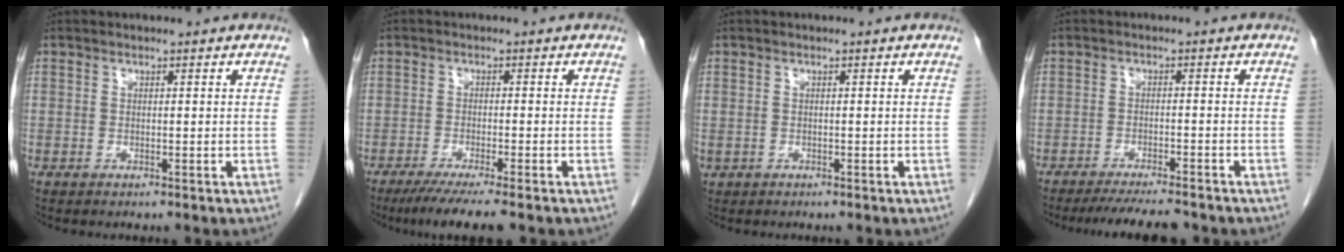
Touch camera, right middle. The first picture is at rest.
{"total": 7.0, "force": [-5.4, -0.1, 4.4], "torque": [-0.063, -0.017, -0.085]}
{"total": 0.7, "force": [-0.3, 0.6, 0.2], "torque": [-0.006, 0.003, 0.002]}
{"total": 7.8, "force": [-7.0, 0.7, 3.3], "torque": [-0.041, -0.014, -0.107]}